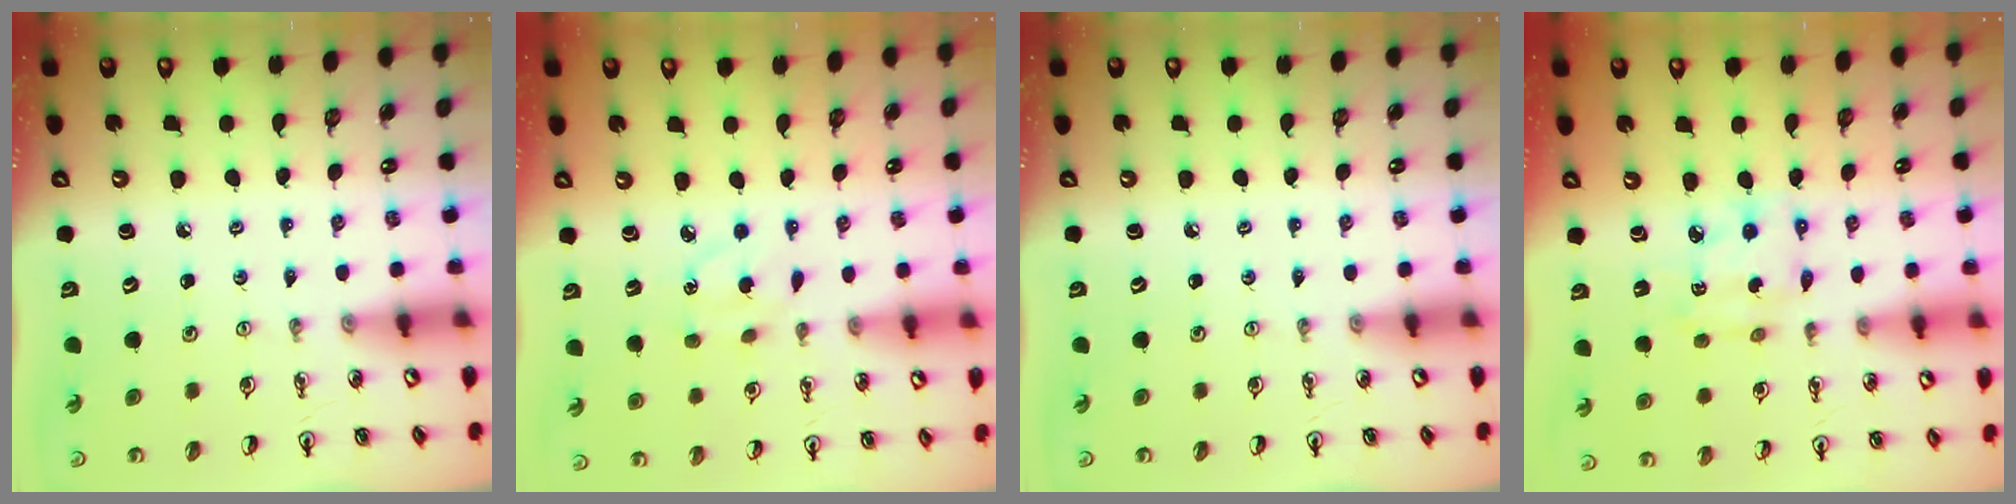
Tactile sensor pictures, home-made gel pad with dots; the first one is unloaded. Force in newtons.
{"total": 4.2, "press": 4.1, "slide": 0.5}
{"total": 0.0}
{"total": 6.6, "press": 6.6, "slide": 0.4}